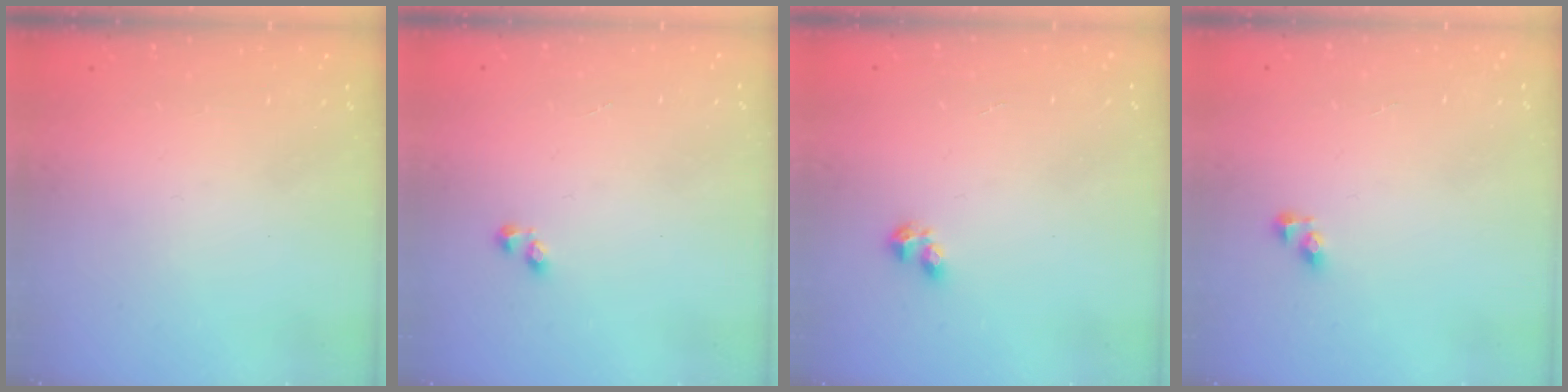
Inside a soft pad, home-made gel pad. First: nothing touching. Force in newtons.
{"total": 1.4, "press": 1.4, "slide": 0.5}
{"total": 2.9, "press": 2.8, "slide": 0.5}
{"total": 3.2, "press": 3.2, "slide": 0.5}